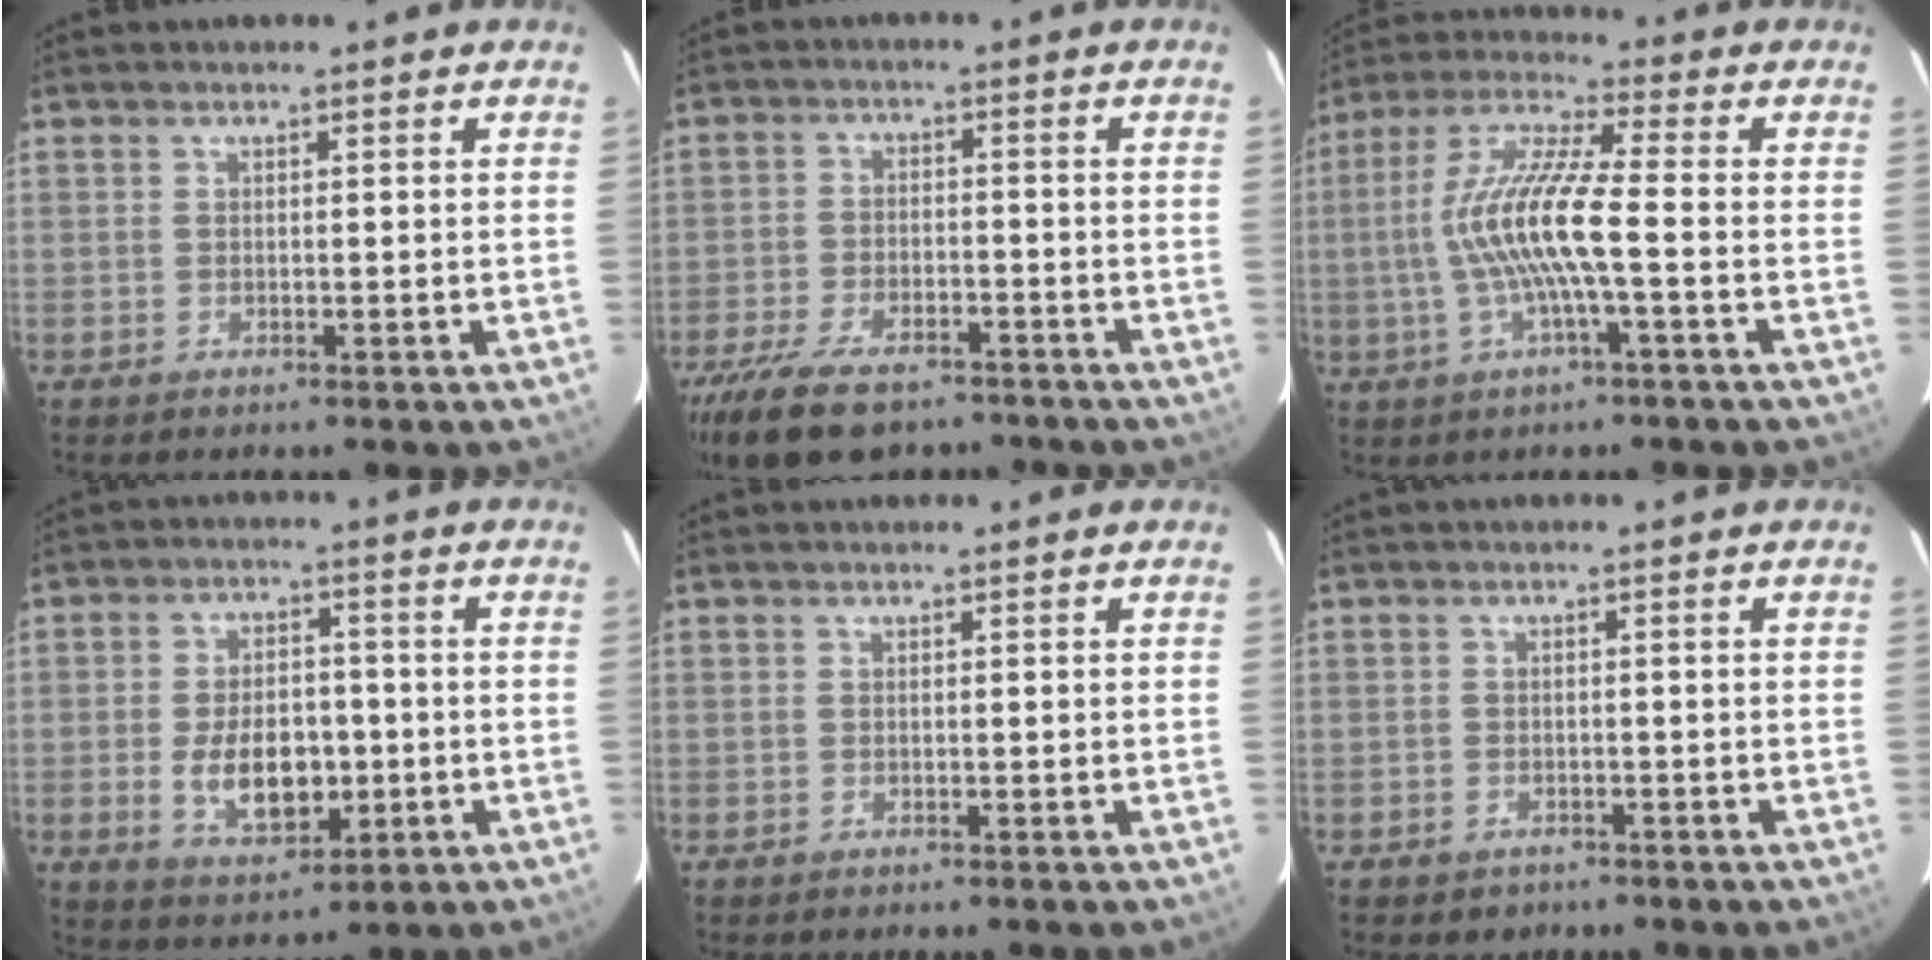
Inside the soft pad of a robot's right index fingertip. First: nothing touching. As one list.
[{"total": 15.9, "force": [-11.5, 7.0, 8.4], "torque": [-0.194, -0.028, -0.191]}, {"total": 12.7, "force": [-1.9, 1.0, 12.5], "torque": [-0.251, 0.006, -0.038]}, {"total": 10.8, "force": [-2.1, 6.4, 8.5], "torque": [-0.164, -0.001, -0.022]}, {"total": 0.0}, {"total": 2.4, "force": [-1.4, 1.9, 0.4], "torque": [-0.015, 0.003, -0.016]}]